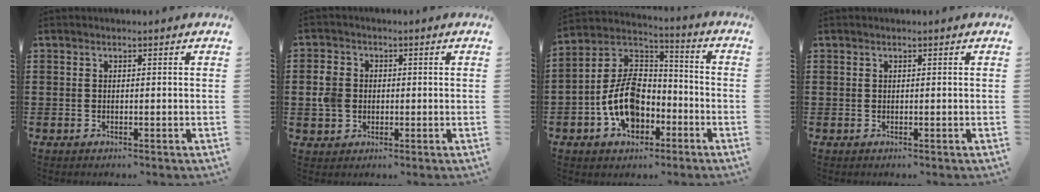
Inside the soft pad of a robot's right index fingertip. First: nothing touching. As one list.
[{"total": 4.2, "force": [-0.1, 3.6, 2.1], "torque": [-0.056, 0.010, -0.006]}, {"total": 10.7, "force": [-4.0, 6.9, 7.0], "torque": [-0.172, 0.009, -0.080]}, {"total": 0.0}]